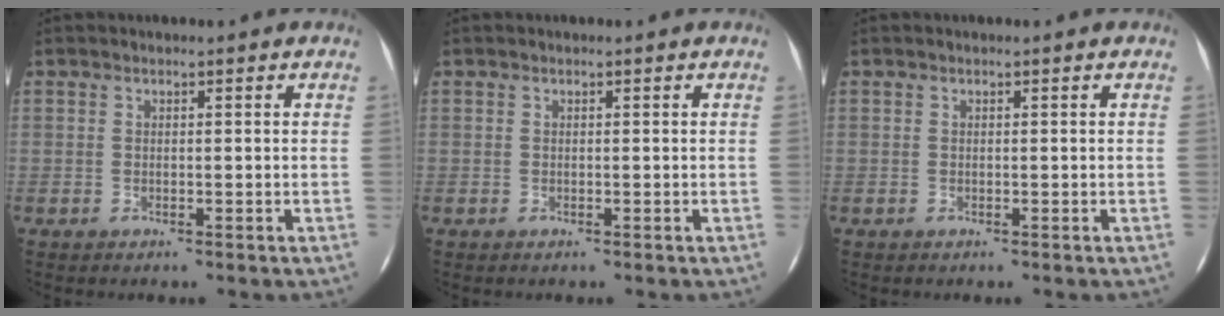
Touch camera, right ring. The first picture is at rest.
{"total": 0.0}
{"total": 0.0}